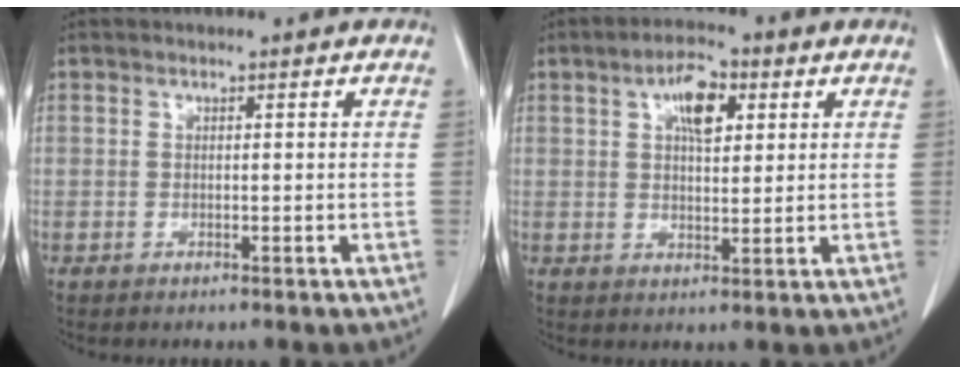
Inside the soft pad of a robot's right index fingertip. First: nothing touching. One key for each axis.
{"total": 6.4, "fx": 2.5, "fy": 2.6, "fz": 5.2, "tx": -0.089, "ty": 0.010, "tz": 0.041}